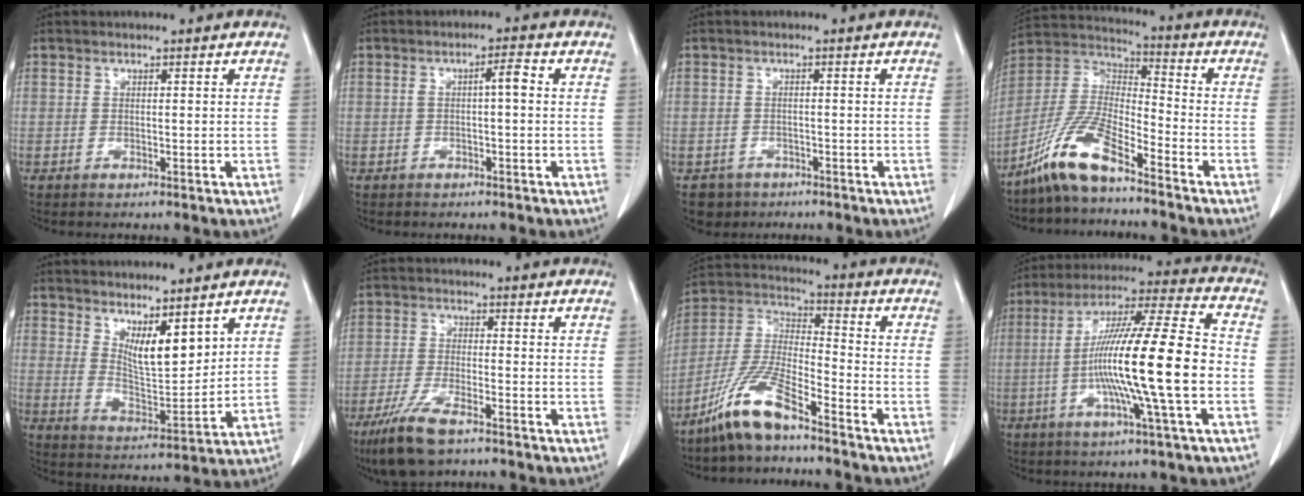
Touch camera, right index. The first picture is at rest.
{"total": 2.7, "force": [0.1, 0.4, 2.6], "torque": [-0.042, 0.011, 0.003]}
{"total": 3.2, "force": [-1.9, 2.5, -0.2], "torque": [-0.005, 0.007, -0.028]}
{"total": 10.9, "force": [-8.1, 1.8, 7.2], "torque": [-0.166, 0.005, -0.159]}
{"total": 7.4, "force": [4.5, 2.1, 5.5], "torque": [-0.103, -0.013, 0.092]}
{"total": 8.1, "force": [-5.6, 1.7, 5.6], "torque": [-0.122, -0.019, -0.100]}
{"total": 10.8, "force": [-8.0, 1.4, 7.1], "torque": [-0.166, -0.009, -0.160]}
{"total": 18.8, "force": [-3.3, -0.2, 18.5], "torque": [-0.323, 0.003, -0.065]}